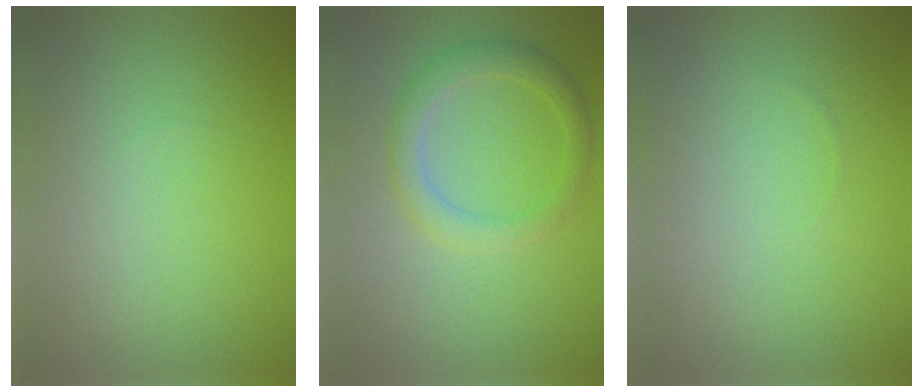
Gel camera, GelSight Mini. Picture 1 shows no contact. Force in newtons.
{"total": 2.8, "press": 2.8, "slide": 0.1}
{"total": 0.0}